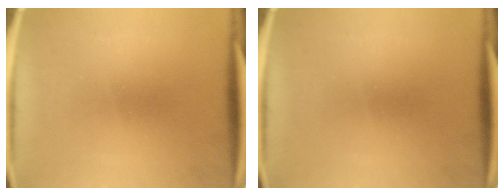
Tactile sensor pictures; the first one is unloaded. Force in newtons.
{"total": 0.0}